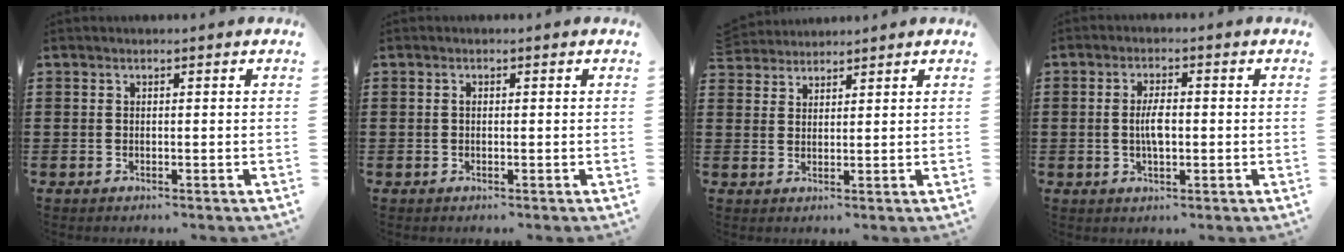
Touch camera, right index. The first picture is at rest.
{"total": 0.6, "force": [0.0, 0.3, 0.4], "torque": [-0.010, -0.001, 0.000]}
{"total": 2.6, "force": [2.5, 0.4, -0.4], "torque": [0.001, -0.002, 0.050]}
{"total": 4.1, "force": [-0.2, 1.5, 3.8], "torque": [-0.072, 0.003, -0.004]}